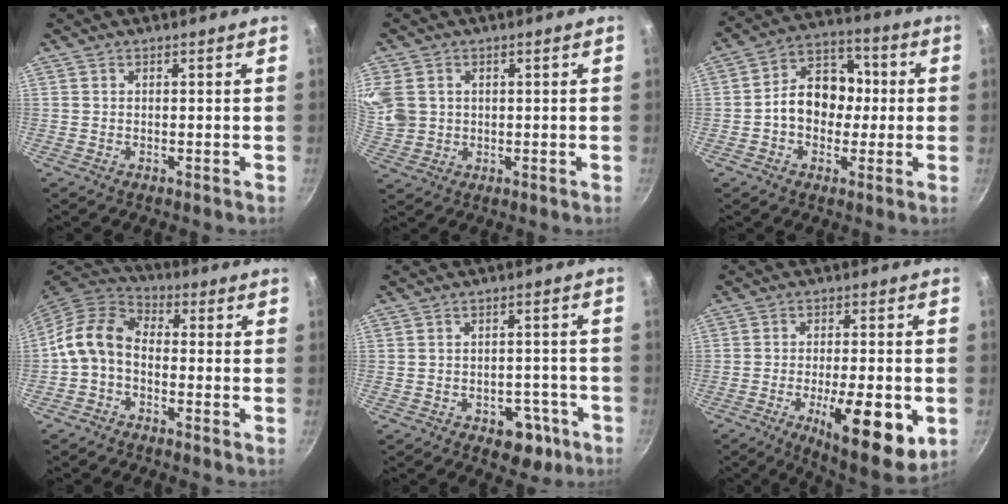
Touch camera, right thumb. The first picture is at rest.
{"total": 12.1, "force": [2.5, 10.1, 6.2], "torque": [-0.169, 0.013, 0.065]}
{"total": 12.3, "force": [-0.6, 9.2, 8.1], "torque": [-0.096, 0.039, -0.019]}
{"total": 9.5, "force": [-1.7, 6.7, 6.5], "torque": [-0.121, 0.035, -0.049]}
{"total": 6.2, "force": [-3.3, 4.0, 3.5], "torque": [-0.019, 0.030, -0.039]}
{"total": 16.2, "force": [-5.1, 5.2, 14.5], "torque": [-0.195, -0.007, -0.064]}